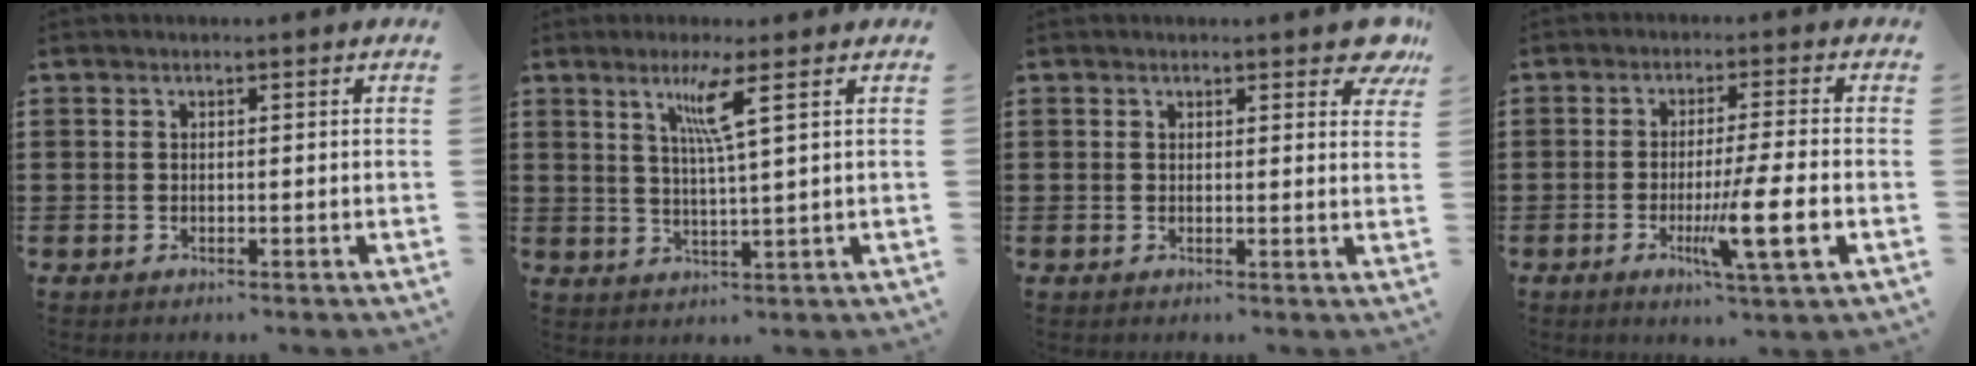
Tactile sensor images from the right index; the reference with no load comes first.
{"total": 5.6, "force": [2.6, -0.4, 4.9], "torque": [-0.104, -0.002, 0.039]}
{"total": 2.8, "force": [2.1, 1.1, 1.5], "torque": [-0.014, 0.001, 0.034]}
{"total": 8.9, "force": [-2.5, 0.1, 8.5], "torque": [-0.151, -0.020, -0.044]}